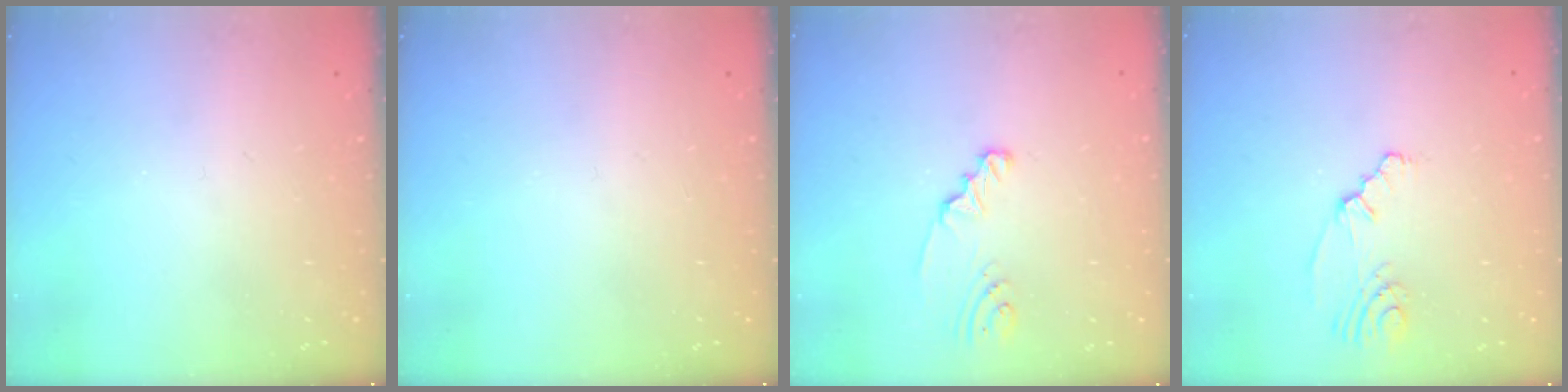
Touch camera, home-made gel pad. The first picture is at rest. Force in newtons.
{"total": 0.0}
{"total": 2.3, "press": 2.3, "slide": 0.3}
{"total": 2.5, "press": 2.2, "slide": 1.2}